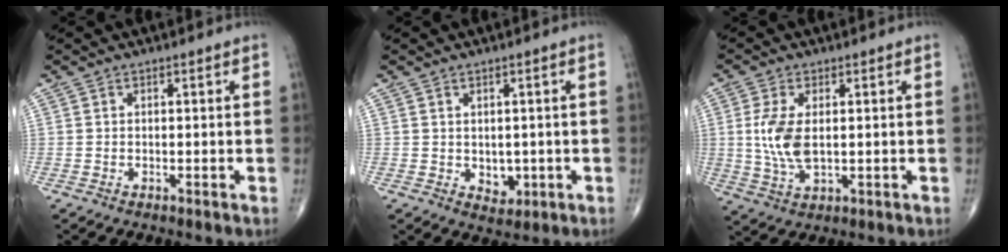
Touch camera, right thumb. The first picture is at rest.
{"total": 3.5, "force": [-0.3, 2.6, 2.3], "torque": [-0.015, -0.005, 0.007]}
{"total": 7.8, "force": [0.6, 3.9, 6.7], "torque": [-0.149, -0.008, 0.017]}